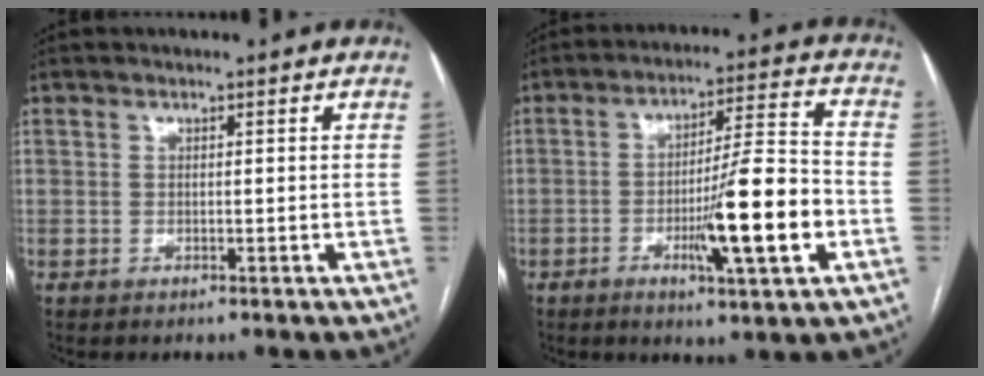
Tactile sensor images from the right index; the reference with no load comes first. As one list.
[{"total": 13.5, "force": [-3.9, 0.6, 13.0], "torque": [-0.211, -0.005, -0.060]}]